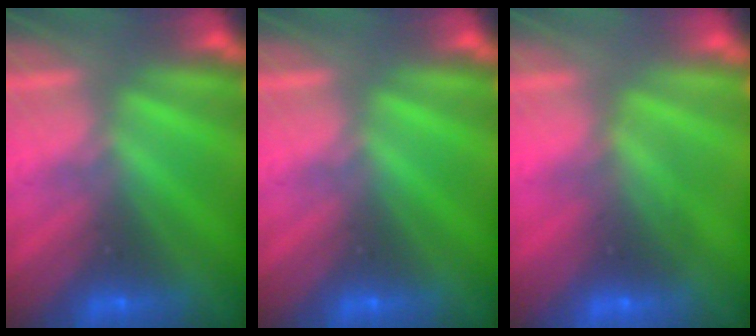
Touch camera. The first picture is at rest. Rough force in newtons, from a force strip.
{"total": 0.0}
{"total": 2.5}